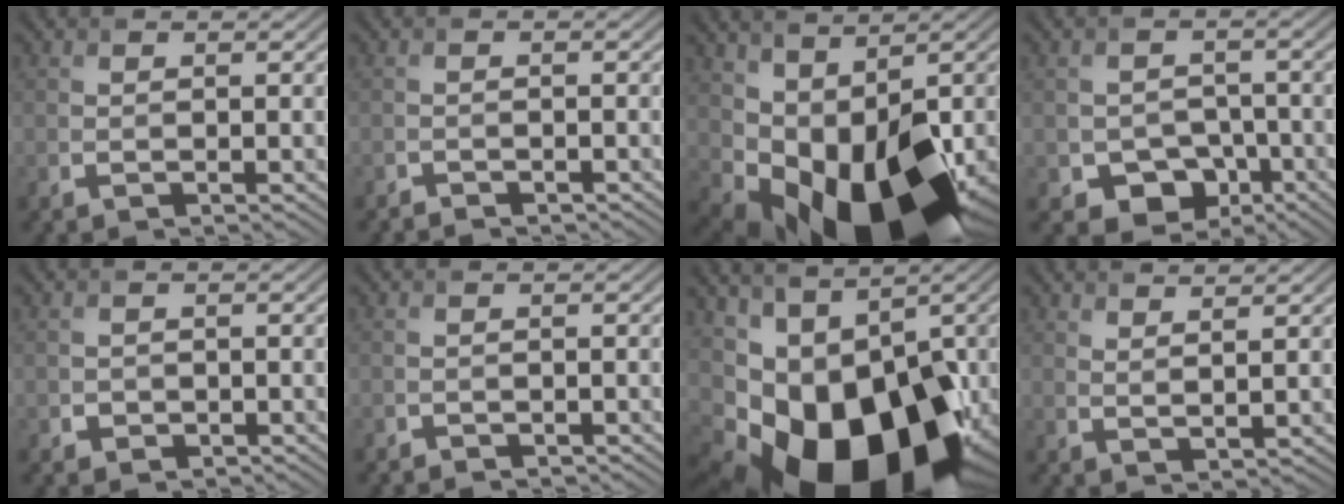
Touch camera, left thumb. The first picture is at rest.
{"total": 1.2, "force": [-1.0, -0.2, -0.6], "torque": [0.014, 0.000, -0.021]}
{"total": 14.3, "force": [-1.6, 8.2, 11.6], "torque": [-0.207, -0.034, 0.000]}
{"total": 5.3, "force": [-2.9, 4.1, 1.7], "torque": [-0.030, -0.011, -0.052]}
{"total": 1.0, "force": [-0.6, 0.6, -0.5], "torque": [0.012, -0.005, -0.013]}
{"total": 0.9, "force": [-0.7, -0.1, -0.6], "torque": [0.011, -0.002, -0.013]}
{"total": 17.0, "force": [-3.9, 11.5, 11.8], "torque": [-0.198, -0.029, -0.031]}
{"total": 2.7, "force": [2.4, 0.2, 1.2], "torque": [-0.010, -0.009, 0.043]}